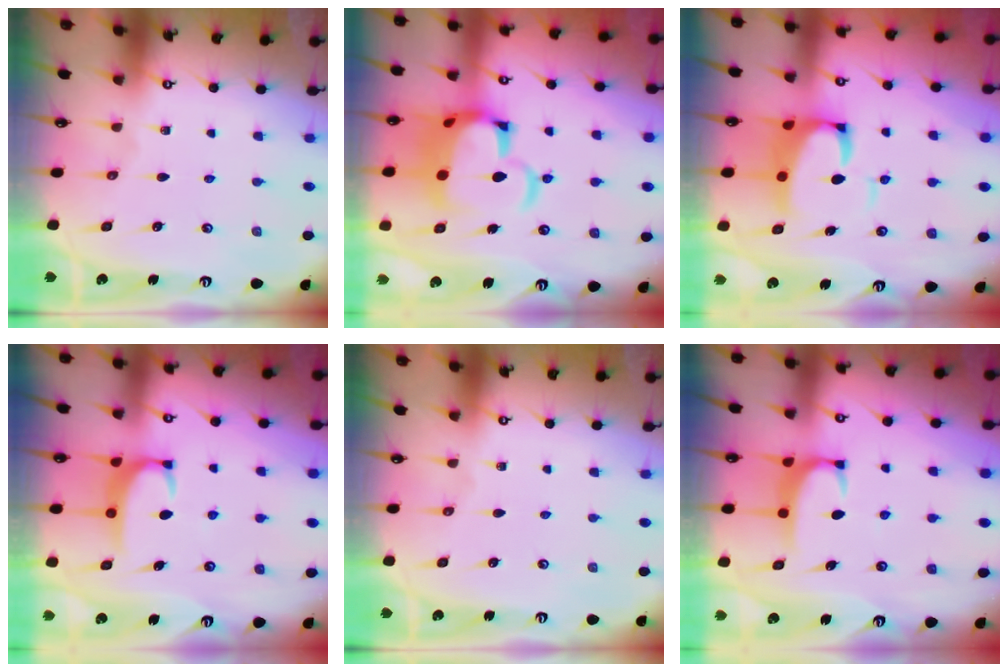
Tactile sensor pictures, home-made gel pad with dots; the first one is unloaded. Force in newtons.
{"total": 11.6, "press": 11.4, "slide": 1.9}
{"total": 6.0, "press": 5.9, "slide": 1.2}
{"total": 2.8, "press": 2.7, "slide": 0.4}
{"total": 0.0}
{"total": 1.9, "press": 1.9, "slide": 0.4}